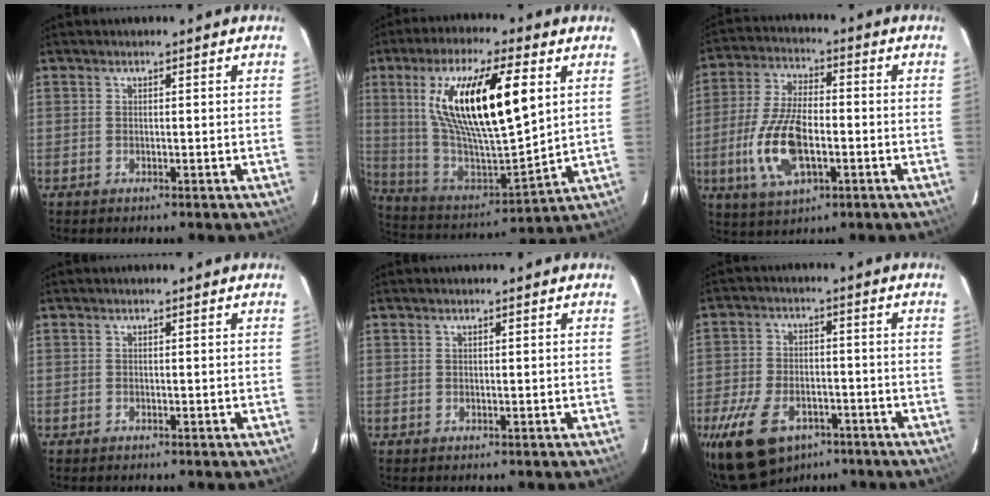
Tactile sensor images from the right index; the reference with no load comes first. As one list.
[{"total": 23.6, "force": [7.6, 6.9, 21.3], "torque": [-0.390, 0.001, 0.145]}, {"total": 13.8, "force": [-3.7, 6.4, 11.7], "torque": [-0.250, -0.003, -0.064]}, {"total": 0.0}, {"total": 0.0}, {"total": 15.6, "force": [-9.4, 9.1, 8.5], "torque": [-0.198, -0.011, -0.156]}]